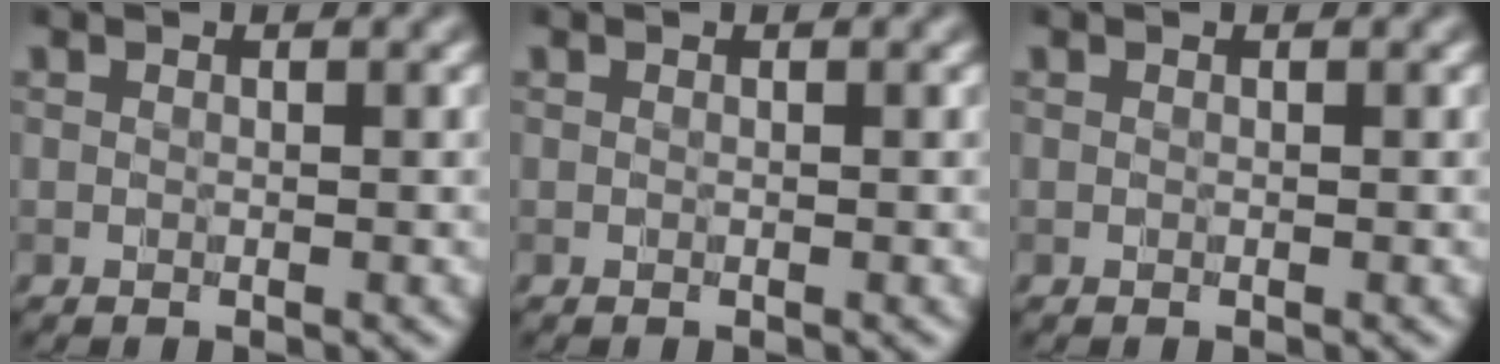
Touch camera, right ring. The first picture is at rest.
{"total": 0.0}
{"total": 0.0}